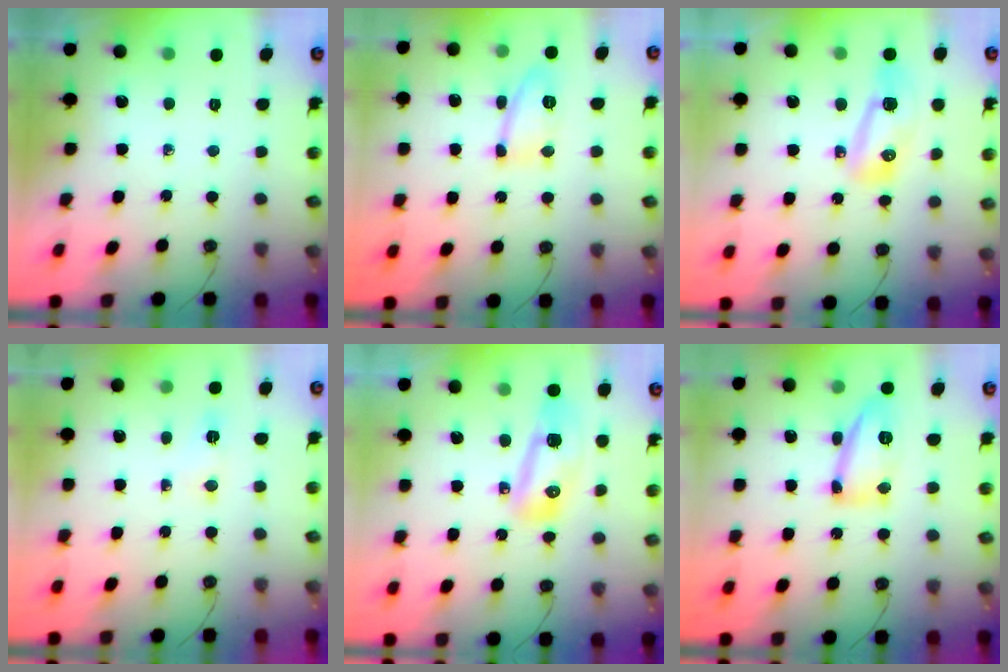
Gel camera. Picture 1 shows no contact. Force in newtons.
{"total": 10.3, "press": 10.3, "slide": 0.5}
{"total": 9.4, "press": 9.3, "slide": 1.2}
{"total": 3.9, "press": 3.9, "slide": 0.7}
{"total": 9.9, "press": 9.8, "slide": 1.3}
{"total": 12.5, "press": 12.2, "slide": 2.5}